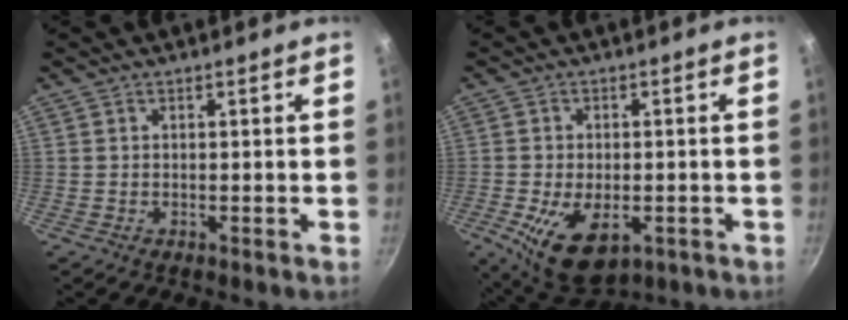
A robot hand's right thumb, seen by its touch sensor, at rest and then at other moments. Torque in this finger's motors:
{"motor_torque": [-0.17, 0.49, 0.89, -0.35, 0.09]}